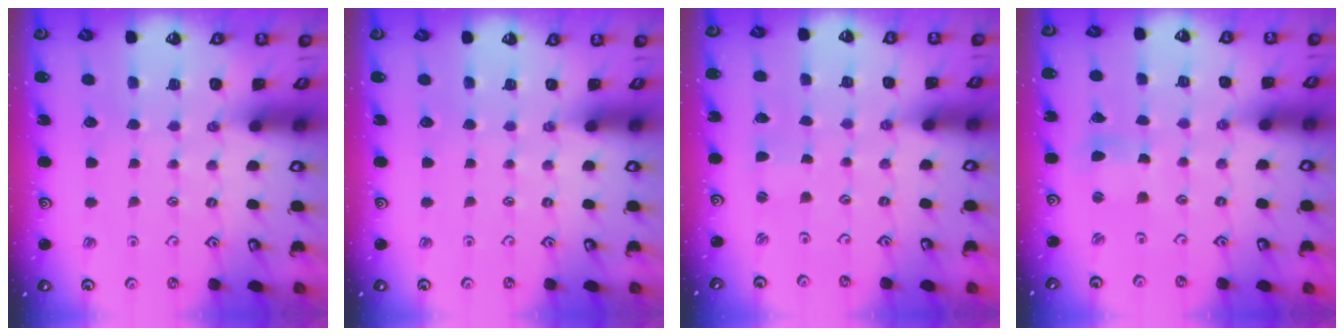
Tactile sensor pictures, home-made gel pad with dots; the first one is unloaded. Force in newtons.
{"total": 0.0}
{"total": 0.8, "press": 0.8, "slide": 0.1}
{"total": 2.6, "press": 2.5, "slide": 0.3}